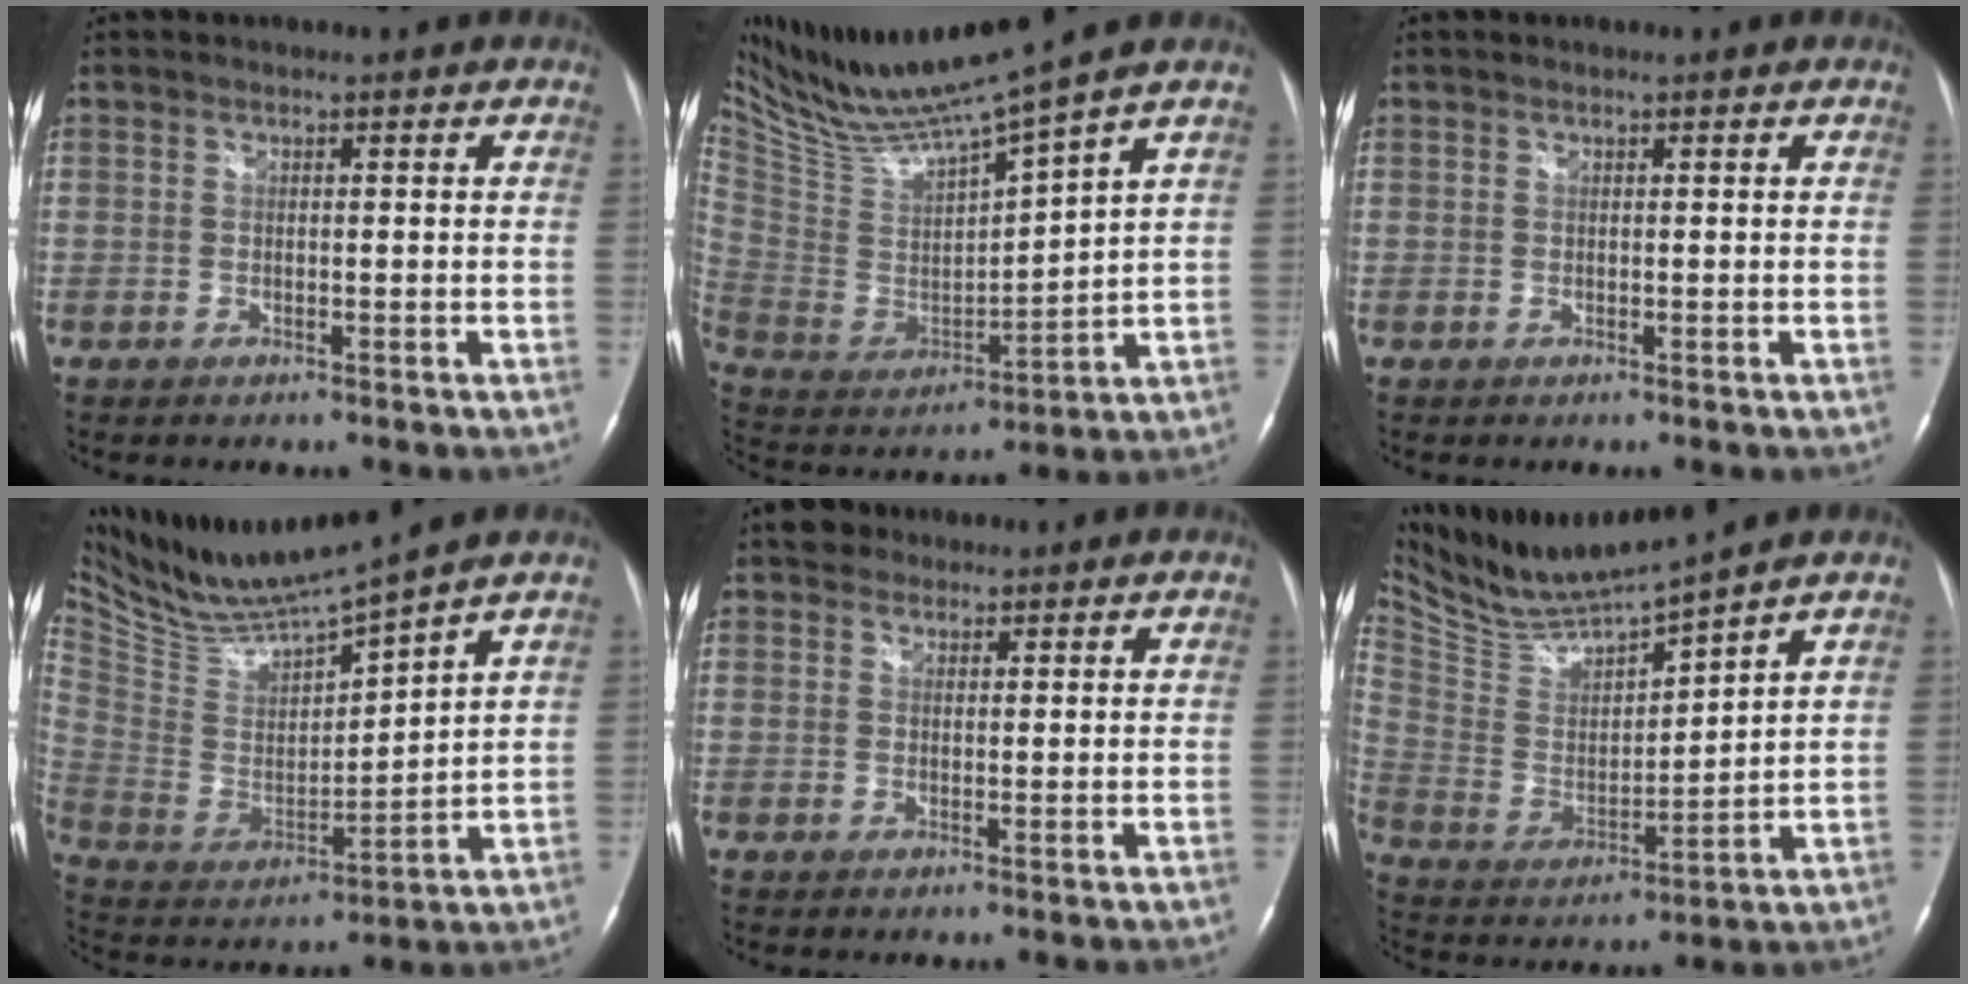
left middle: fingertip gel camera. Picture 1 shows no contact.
{"total": 16.1, "force": [13.8, -1.1, 8.3], "torque": [-0.161, -0.008, 0.267]}
{"total": 0.0}
{"total": 14.3, "force": [13.2, -0.9, 5.4], "torque": [-0.114, -0.011, 0.258]}
{"total": 2.5, "force": [1.8, 1.7, 0.3], "torque": [-0.005, 0.015, 0.027]}
{"total": 11.0, "force": [10.5, -1.2, 3.0], "torque": [-0.071, -0.008, 0.216]}